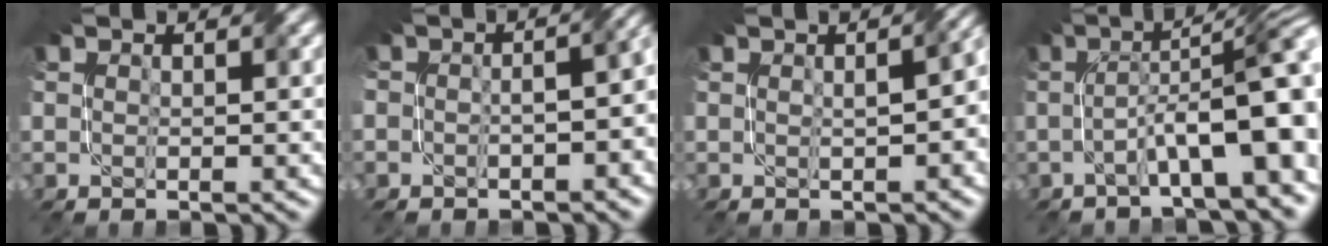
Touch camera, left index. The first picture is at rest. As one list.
[{"total": 6.6, "force": [-1.9, 3.4, 5.3], "torque": [-0.037, -0.008, -0.026]}, {"total": 4.9, "force": [-0.1, 2.1, 4.5], "torque": [-0.045, 0.004, 0.006]}, {"total": 10.0, "force": [-2.4, 2.4, 9.4], "torque": [-0.136, 0.021, -0.039]}]